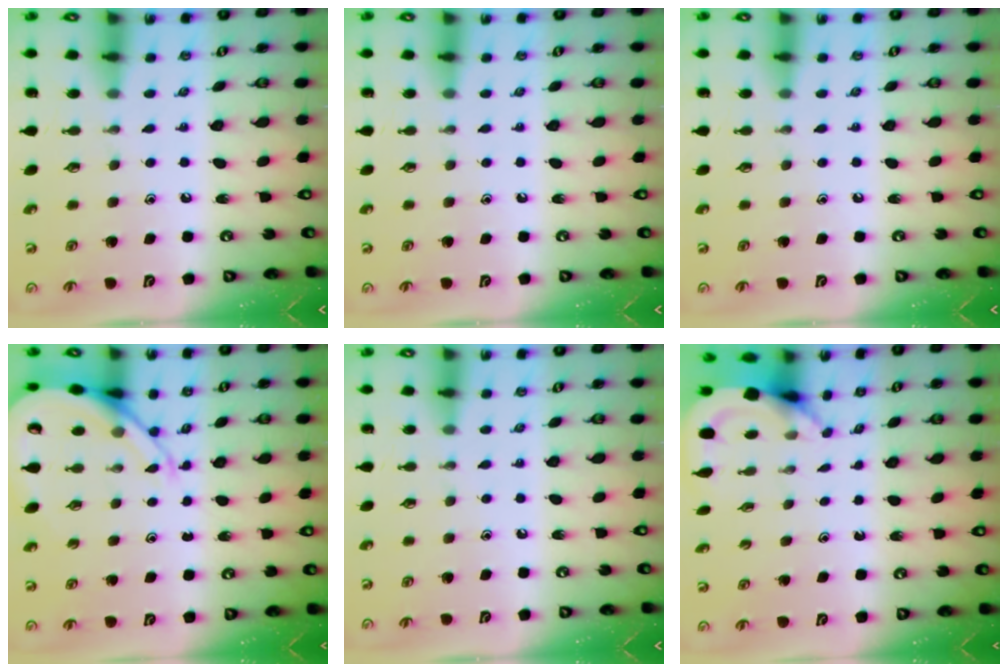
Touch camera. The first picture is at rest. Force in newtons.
{"total": 0.0}
{"total": 0.0}
{"total": 9.9, "press": 9.8, "slide": 1.0}
{"total": 0.0}
{"total": 3.5, "press": 3.5, "slide": 0.2}